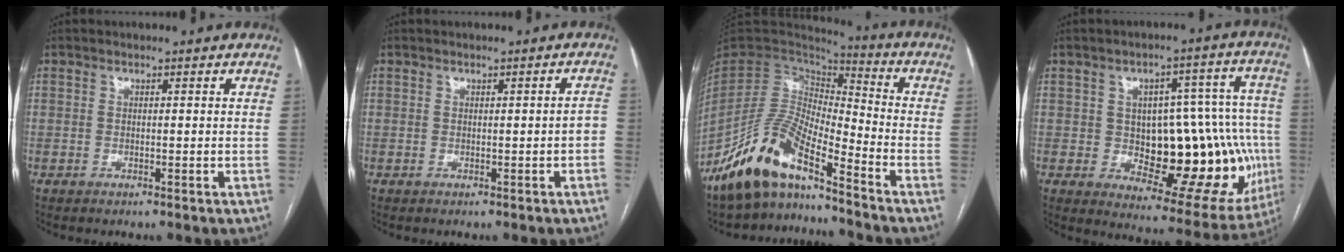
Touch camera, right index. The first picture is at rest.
{"total": 1.6, "force": [-0.4, 0.3, 1.5], "torque": [-0.013, 0.003, -0.002]}
{"total": 13.2, "force": [-10.4, 3.0, 7.6], "torque": [-0.151, 0.014, -0.197]}
{"total": 21.9, "force": [-2.8, 9.5, 19.5], "torque": [-0.189, 0.039, -0.008]}